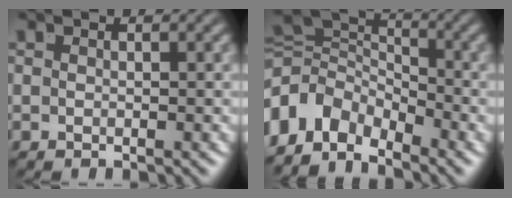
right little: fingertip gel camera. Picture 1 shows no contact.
{"total": 11.1, "force": [-1.1, 9.2, 6.1], "torque": [-0.137, -0.035, -0.023]}